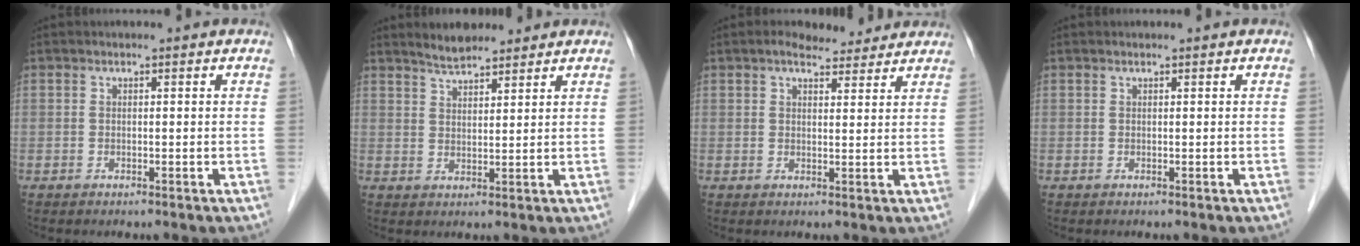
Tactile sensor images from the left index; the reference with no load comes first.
{"total": 4.5, "force": [4.1, 1.2, 1.5], "torque": [-0.034, 0.011, 0.074]}
{"total": 5.4, "force": [4.6, 1.7, 2.1], "torque": [-0.034, 0.022, 0.066]}
{"total": 0.0}